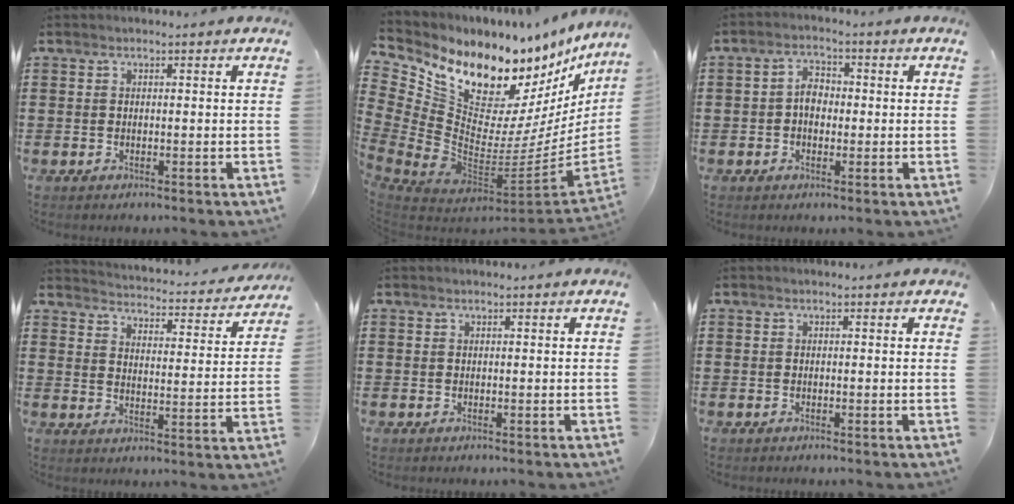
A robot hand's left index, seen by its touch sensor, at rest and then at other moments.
{"total": 12.1, "force": [8.5, 6.1, 6.1], "torque": [-0.121, -0.093, 0.145]}
{"total": 3.4, "force": [-0.1, 2.2, 2.6], "torque": [-0.051, 0.007, -0.005]}
{"total": 3.4, "force": [3.4, -0.3, 0.2], "torque": [-0.028, -0.034, 0.051]}
{"total": 0.0}
{"total": 0.0}